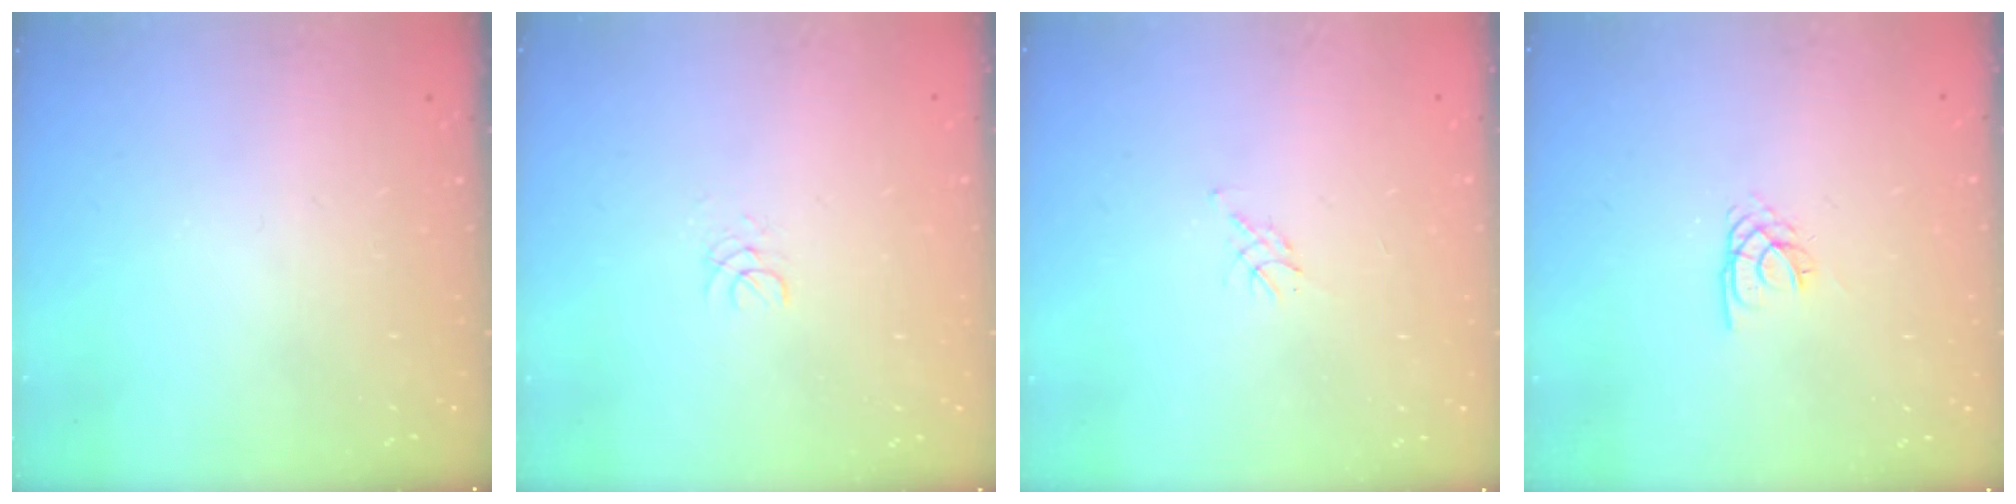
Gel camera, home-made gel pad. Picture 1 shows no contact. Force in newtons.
{"total": 1.3, "press": 1.3, "slide": 0.1}
{"total": 4.8, "press": 4.8, "slide": 0.7}
{"total": 2.2, "press": 2.2, "slide": 0.3}